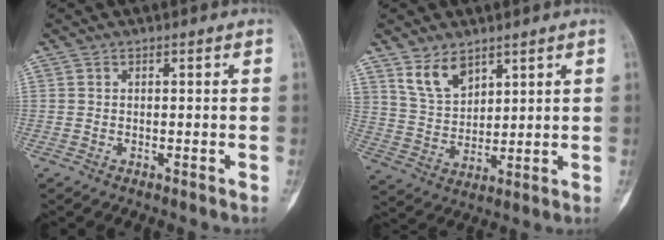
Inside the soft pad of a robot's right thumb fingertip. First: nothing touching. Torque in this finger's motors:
{"motor_torque": [-0.63, 0.93, 0.25, 0.06, 0.07]}